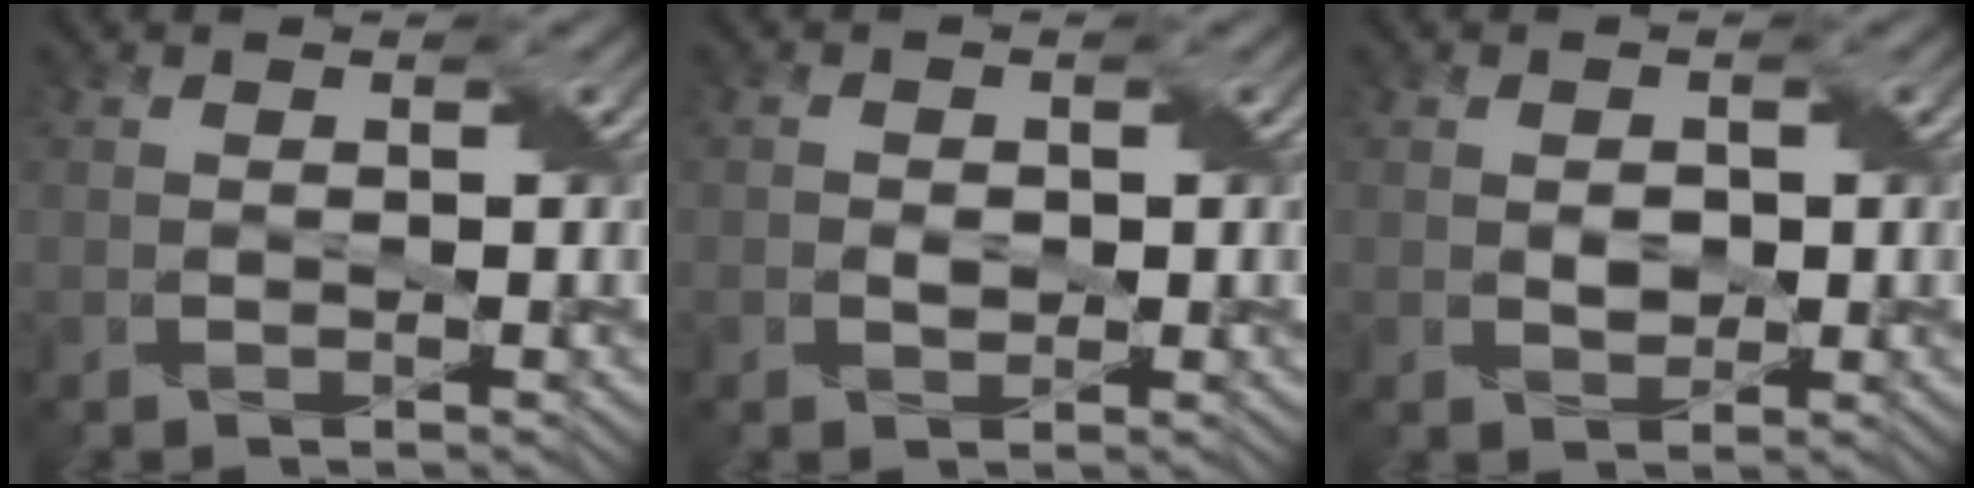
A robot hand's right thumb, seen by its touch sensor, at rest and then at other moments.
{"total": 1.2, "force": [-0.2, 0.9, 0.7], "torque": [-0.014, -0.003, -0.005]}
{"total": 1.6, "force": [0.0, 1.2, 0.9], "torque": [-0.025, -0.004, 0.001]}